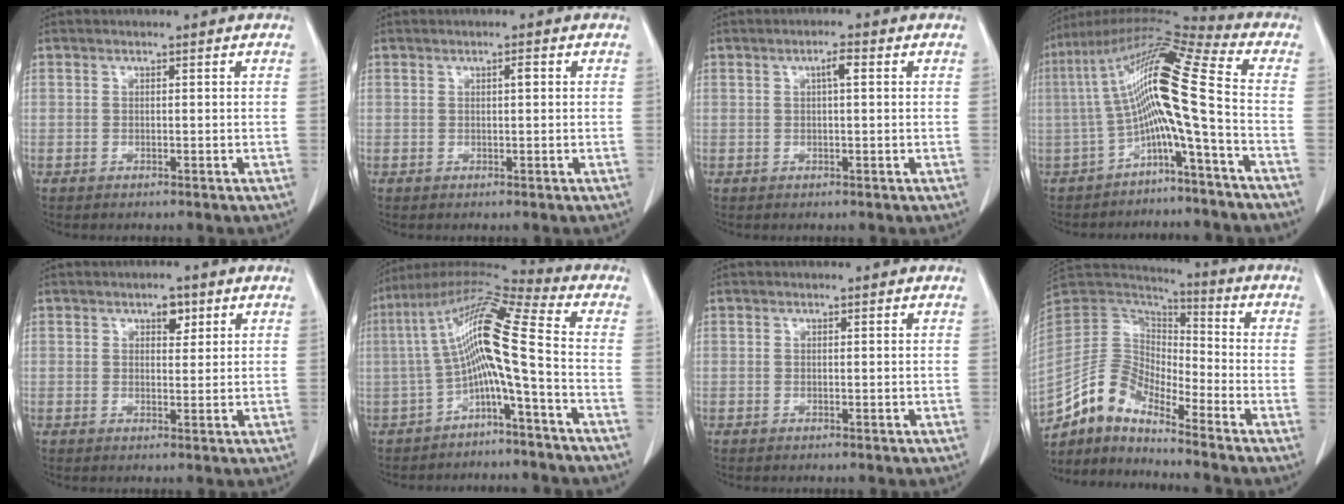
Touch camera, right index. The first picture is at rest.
{"total": 0.9, "force": [0.2, 0.2, 0.9], "torque": [-0.013, 0.003, 0.001]}
{"total": 2.0, "force": [0.5, 0.3, 1.9], "torque": [-0.031, 0.004, 0.006]}
{"total": 13.8, "force": [-2.5, -0.3, 13.6], "torque": [-0.243, 0.039, -0.055]}
{"total": 2.5, "force": [1.3, 1.4, 1.7], "torque": [-0.022, 0.002, 0.018]}
{"total": 12.1, "force": [-2.5, 0.1, 11.9], "torque": [-0.216, 0.040, -0.051]}
{"total": 0.0}
{"total": 9.6, "force": [-8.1, 2.9, 4.2], "torque": [-0.096, 0.036, -0.162]}